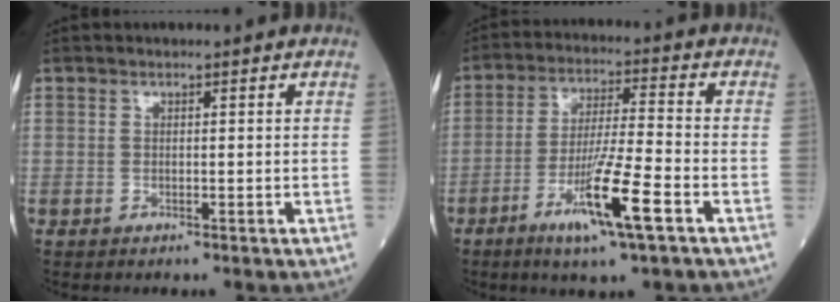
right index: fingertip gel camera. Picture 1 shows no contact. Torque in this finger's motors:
{"motor_torque": [1.25, -0.74, 0.57, 0.20]}